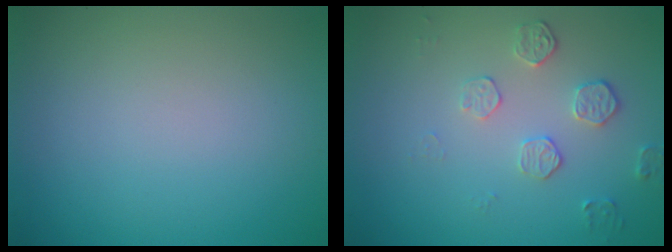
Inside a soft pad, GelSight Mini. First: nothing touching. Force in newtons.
{"total": 1.9, "press": 1.3, "slide": 1.3}